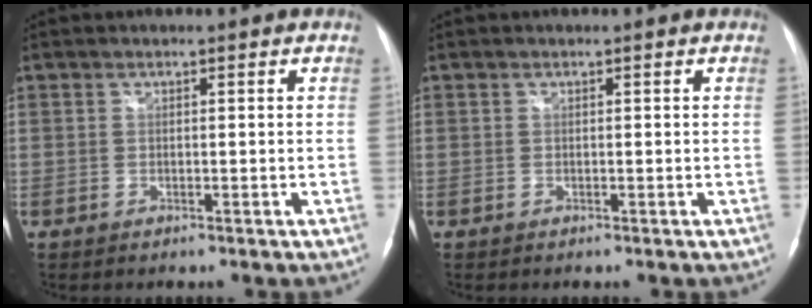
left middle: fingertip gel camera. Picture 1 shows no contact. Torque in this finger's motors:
{"motor_torque": [0.00, 0.00, 0.00, 0.00]}